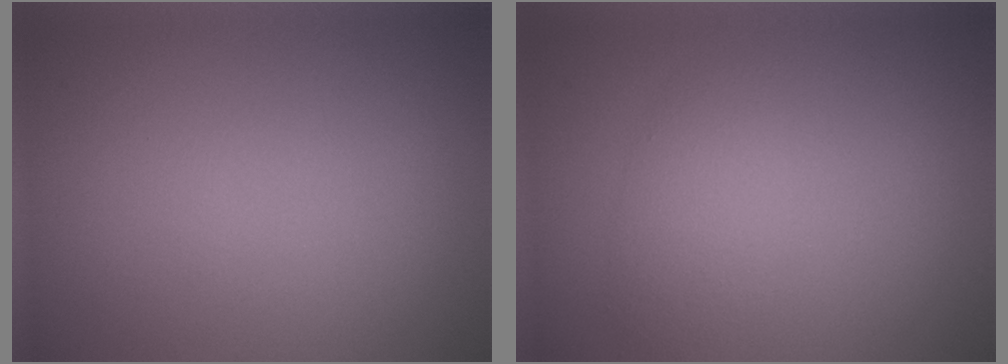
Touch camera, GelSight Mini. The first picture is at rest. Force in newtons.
{"total": 2.4, "press": 2.4, "slide": 0.0}